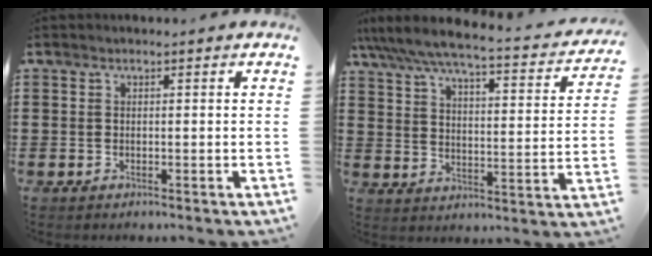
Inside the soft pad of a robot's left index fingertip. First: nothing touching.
{"total": 5.4, "force": [4.6, 0.4, 2.8], "torque": [-0.076, -0.035, 0.071]}